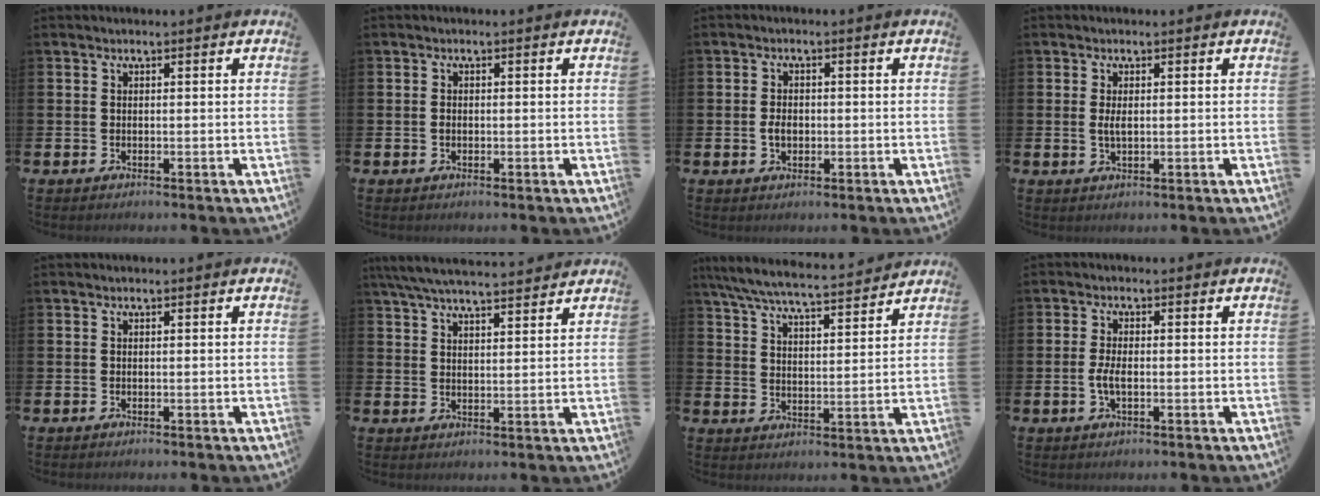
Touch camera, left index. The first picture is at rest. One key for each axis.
{"total": 0.8, "fx": -0.2, "fy": 0.6, "fz": 0.5, "tx": -0.009, "ty": 0.004, "tz": -0.004}
{"total": 2.2, "fx": -0.2, "fy": 1.5, "fz": 1.6, "tx": -0.029, "ty": 0.005, "tz": -0.006}
{"total": 2.1, "fx": 0.2, "fy": 0.8, "fz": 1.9, "tx": -0.035, "ty": 0.002, "tz": 0.002}
{"total": 0.0}
{"total": 6.2, "fx": 5.9, "fy": 0.5, "fz": 1.9, "tx": -0.050, "ty": -0.026, "tz": 0.107}
{"total": 7.1, "fx": 6.7, "fy": 0.6, "fz": 2.3, "tx": -0.071, "ty": -0.044, "tz": 0.117}
{"total": 2.6, "fx": -0.5, "fy": 1.1, "fz": 2.3, "tx": -0.041, "ty": 0.002, "tz": -0.010}